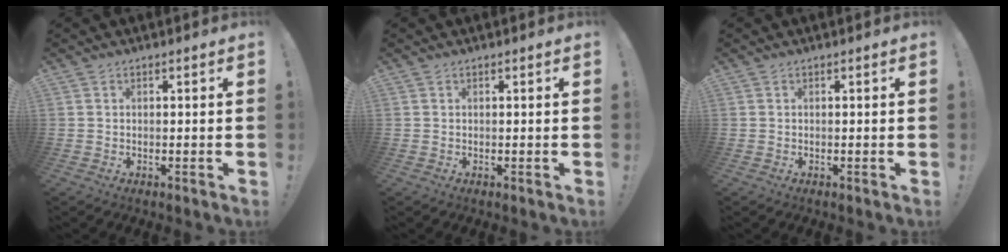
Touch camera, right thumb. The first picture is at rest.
{"total": 0.0}
{"total": 0.0}